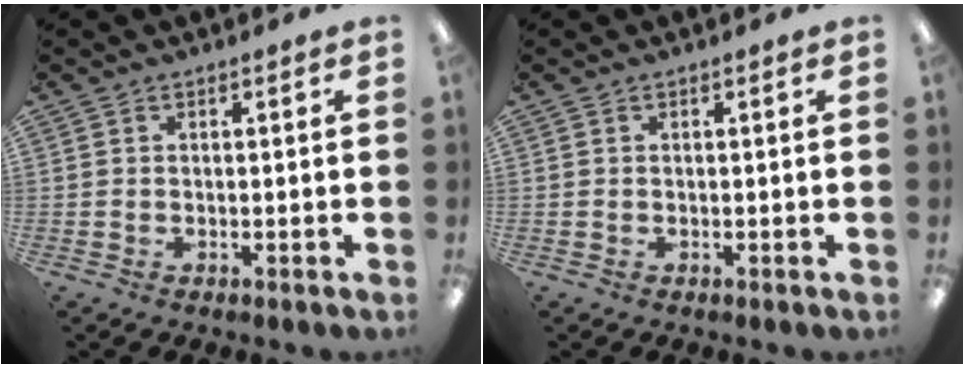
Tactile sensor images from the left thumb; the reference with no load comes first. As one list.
[{"total": 0.0}]